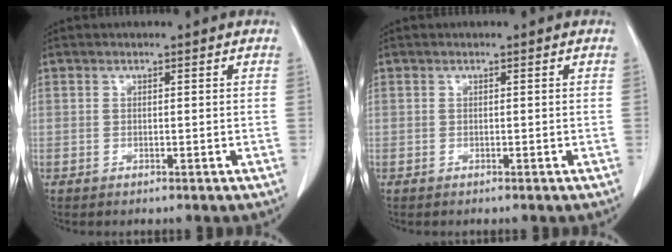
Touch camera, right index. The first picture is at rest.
{"total": 0.0}